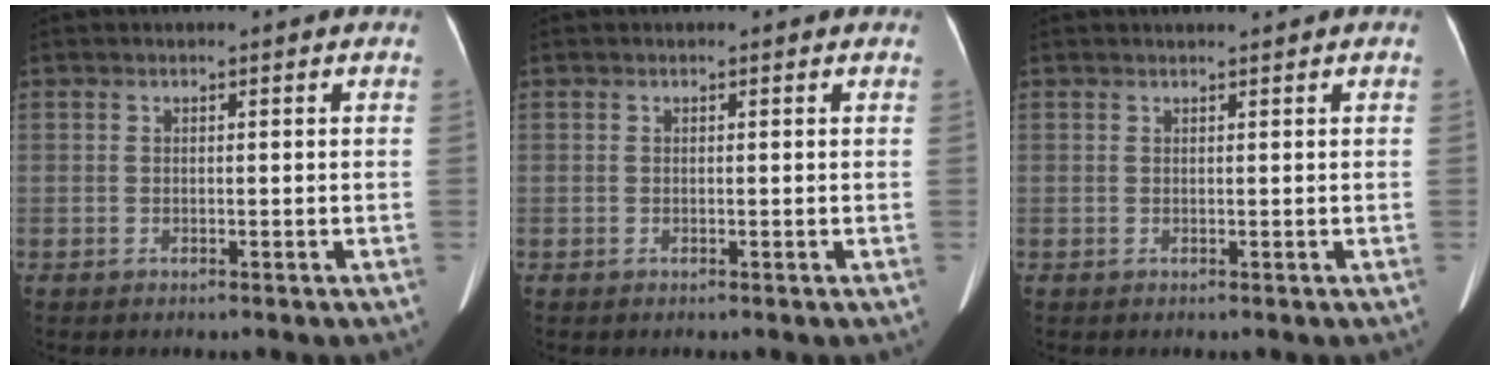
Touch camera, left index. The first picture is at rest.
{"total": 0.0}
{"total": 0.8, "force": [0.7, -0.1, 0.2], "torque": [-0.004, 0.004, 0.014]}